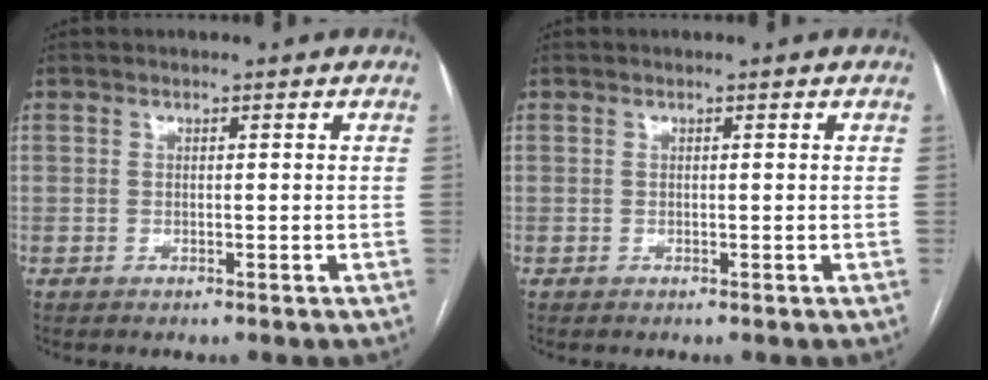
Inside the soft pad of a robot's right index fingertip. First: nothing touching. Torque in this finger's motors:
{"motor_torque": [0.00, 0.00, 0.00, 0.00]}